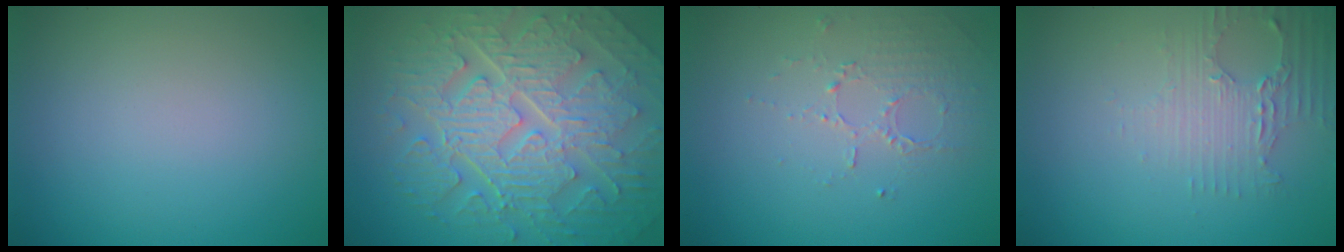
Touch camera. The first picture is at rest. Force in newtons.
{"total": 10.3, "press": 7.0, "slide": 7.5}
{"total": 1.6, "press": 1.0, "slide": 1.3}
{"total": 2.7, "press": 2.4, "slide": 1.3}